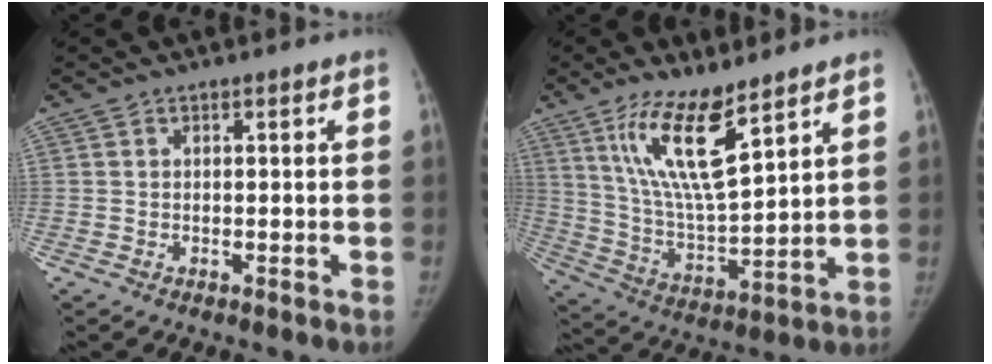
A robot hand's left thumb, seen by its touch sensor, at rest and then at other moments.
{"total": 14.1, "force": [8.6, 3.4, 10.6], "torque": [-0.186, -0.057, 0.178]}